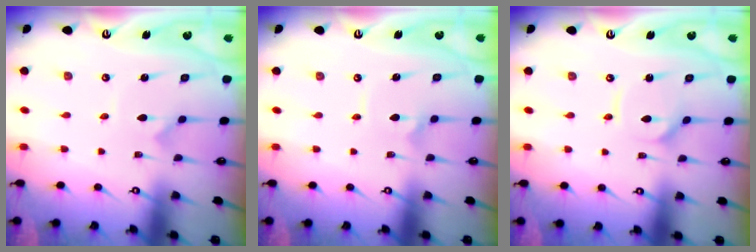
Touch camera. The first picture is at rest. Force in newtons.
{"total": 2.3, "press": 2.3, "slide": 0.1}
{"total": 2.9, "press": 2.9, "slide": 0.4}